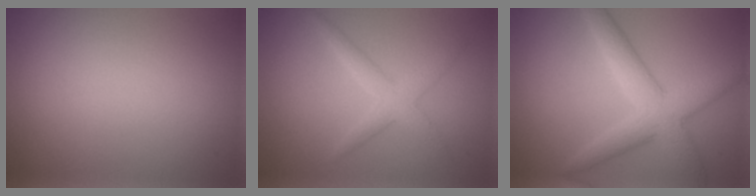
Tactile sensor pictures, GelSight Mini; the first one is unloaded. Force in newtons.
{"total": 2.5, "press": 2.5, "slide": 0.1}
{"total": 5.1, "press": 5.1, "slide": 0.1}